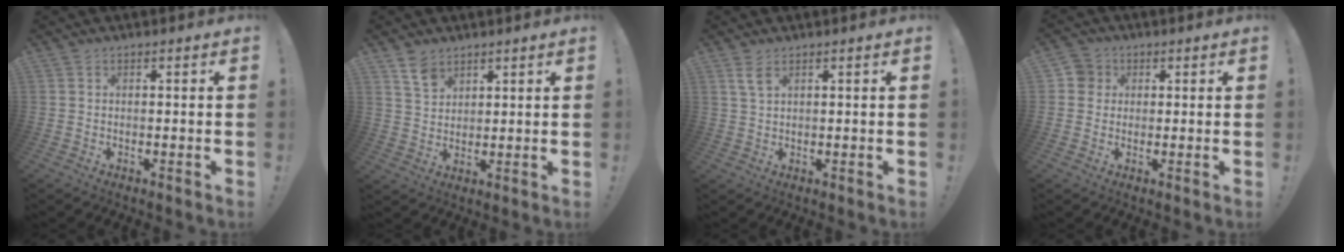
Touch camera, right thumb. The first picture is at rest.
{"total": 6.4, "force": [4.7, 3.5, 2.7], "torque": [-0.045, -0.023, 0.089]}
{"total": 3.7, "force": [2.1, 1.3, 2.7], "torque": [-0.050, -0.005, 0.037]}
{"total": 4.2, "force": [0.9, 4.0, 0.9], "torque": [-0.013, 0.006, 0.018]}